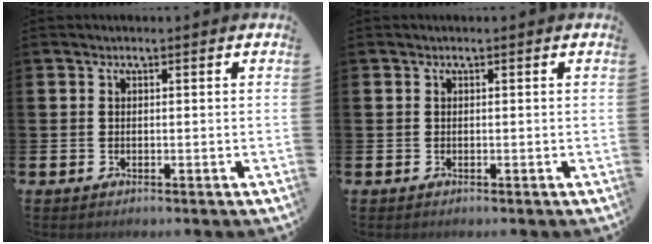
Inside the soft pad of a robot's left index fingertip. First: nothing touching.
{"total": 0.0}